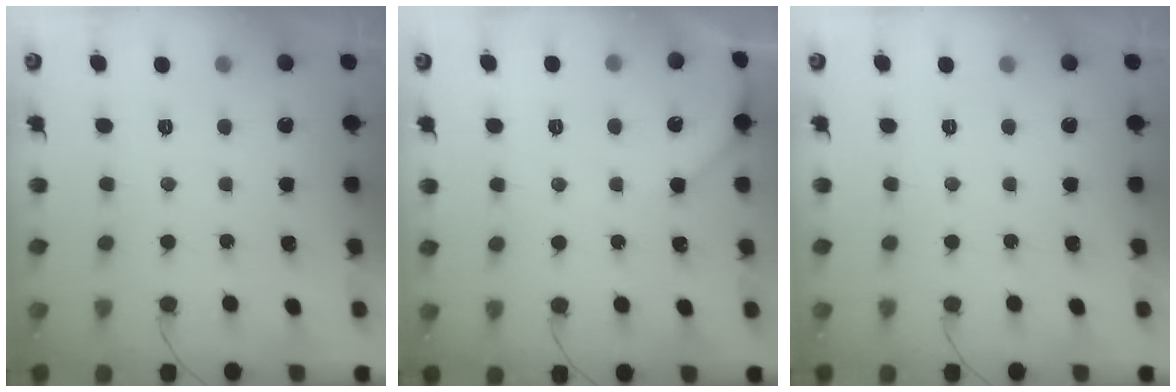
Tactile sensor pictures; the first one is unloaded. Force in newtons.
{"total": 3.6, "press": 3.5, "slide": 0.6}
{"total": 0.0}